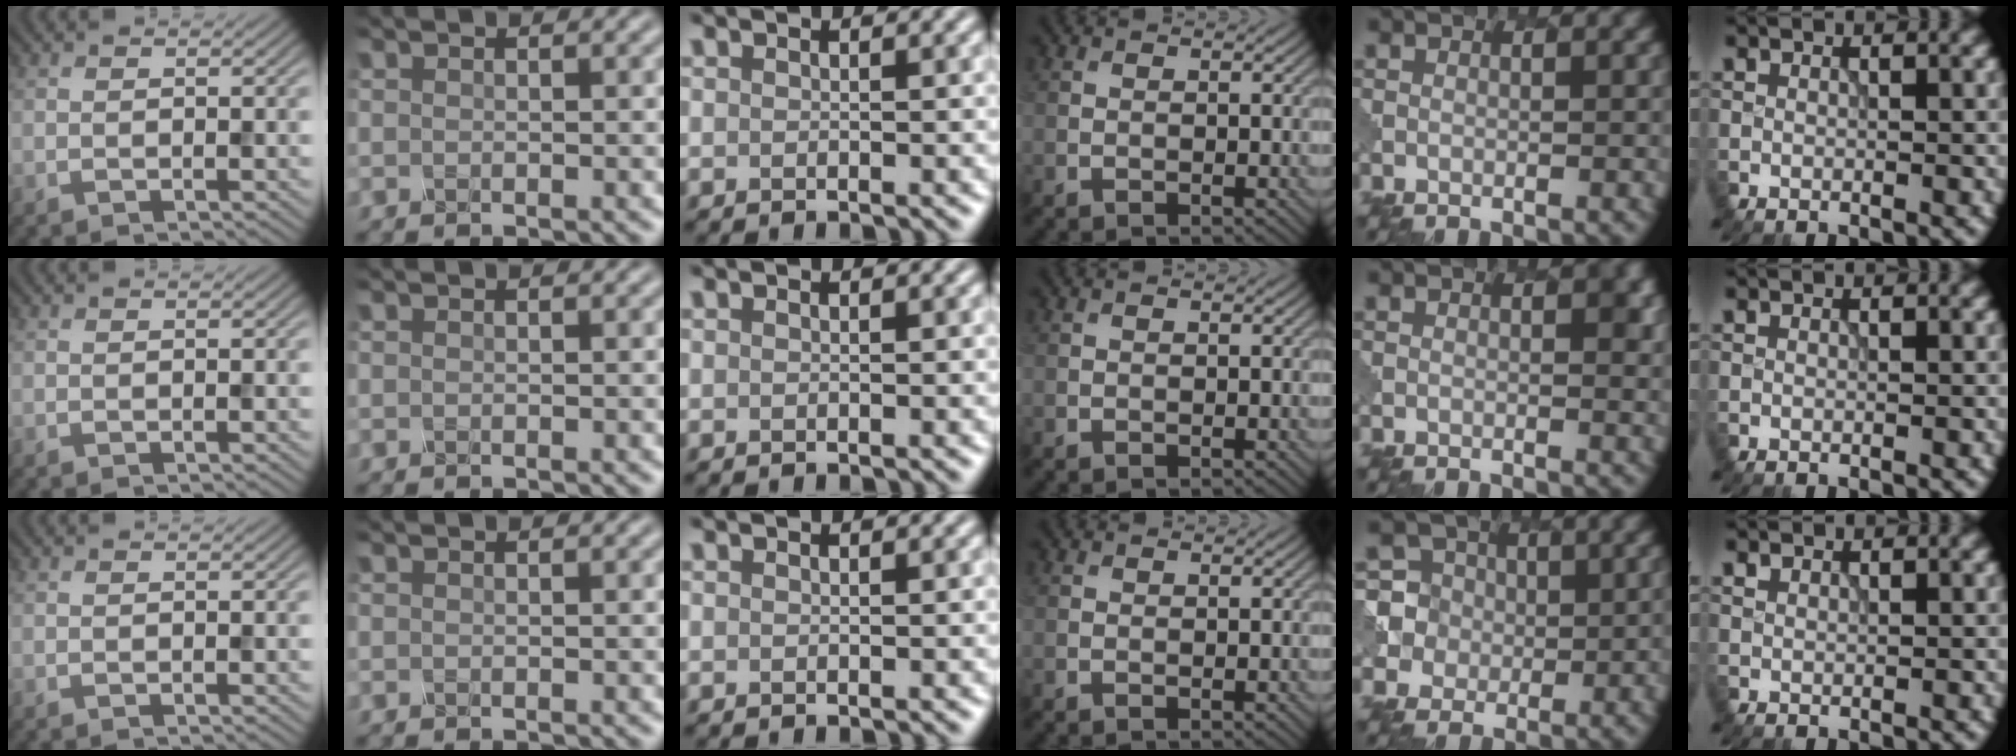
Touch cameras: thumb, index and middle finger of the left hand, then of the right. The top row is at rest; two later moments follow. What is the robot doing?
{"motion": "dispense", "object": "spray bottle"}